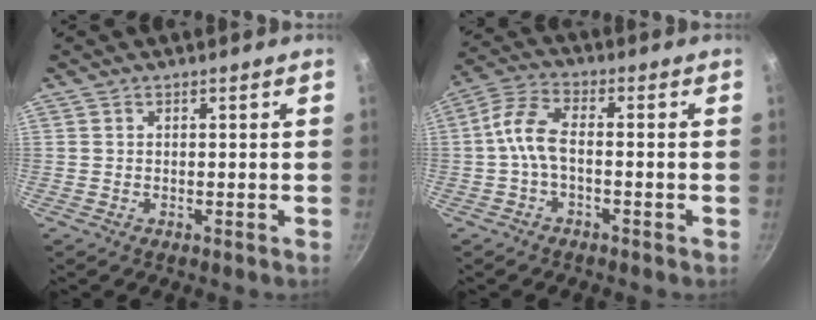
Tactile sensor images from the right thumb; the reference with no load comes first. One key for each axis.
{"total": 6.5, "fx": -1.8, "fy": 3.2, "fz": 5.3, "tx": -0.121, "ty": 0.029, "tz": -0.045}